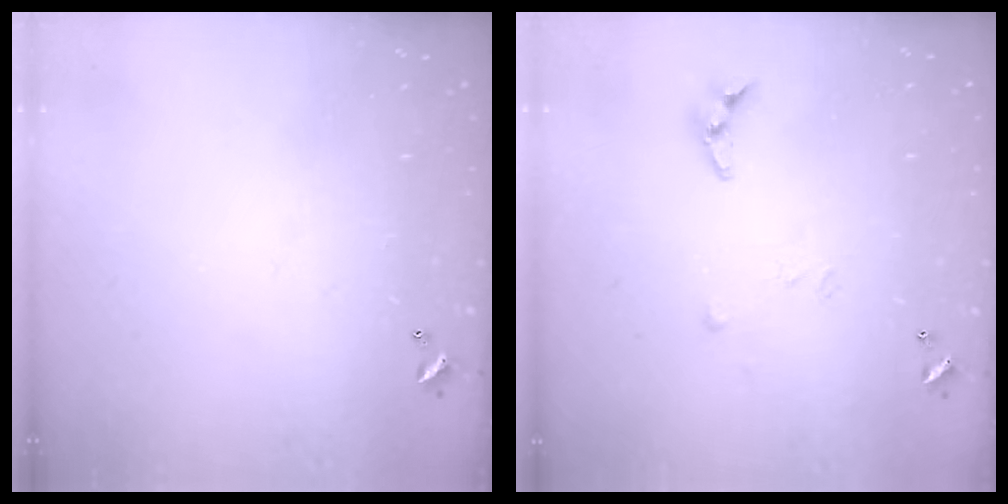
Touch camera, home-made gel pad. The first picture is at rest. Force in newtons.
{"total": 5.7, "press": 5.7, "slide": 0.4}